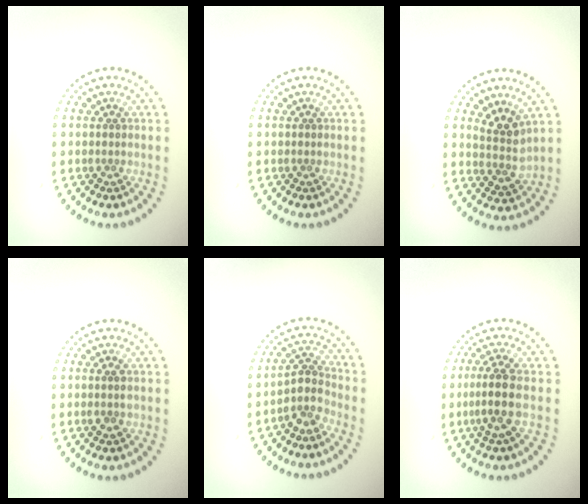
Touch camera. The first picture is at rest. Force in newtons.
{"total": 0.0}
{"total": 2.6, "press": 1.9, "slide": 1.7}
{"total": 1.2, "press": 1.0, "slide": 0.6}
{"total": 2.7, "press": 2.0, "slide": 1.8}
{"total": 3.0, "press": 2.3, "slide": 1.8}